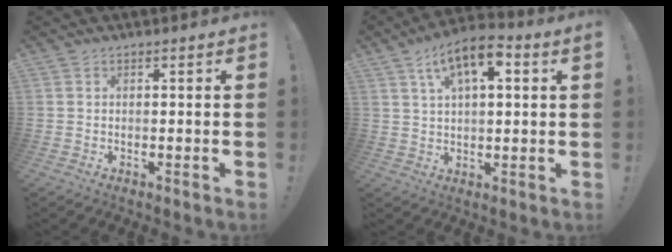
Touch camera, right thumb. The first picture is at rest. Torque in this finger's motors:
{"motor_torque": [0.14, 0.39, 0.13, 0.20, 0.08]}